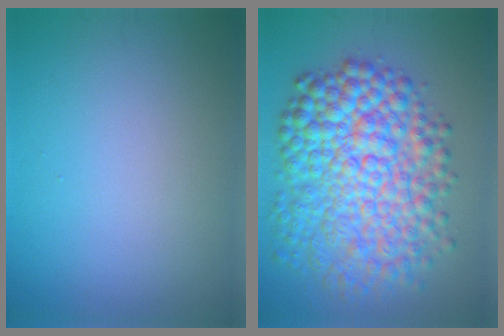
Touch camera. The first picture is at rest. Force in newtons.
{"total": 10.6, "press": 10.6, "slide": 0.2}